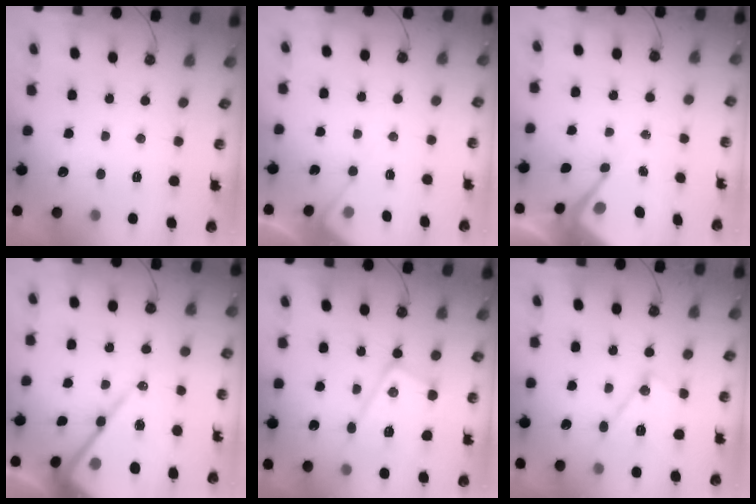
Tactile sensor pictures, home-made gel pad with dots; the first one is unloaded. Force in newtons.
{"total": 5.8, "press": 5.8, "slide": 0.4}
{"total": 5.2, "press": 5.2, "slide": 0.3}
{"total": 18.2, "press": 18.2, "slide": 1.6}
{"total": 15.0, "press": 14.9, "slide": 1.4}
{"total": 13.2, "press": 13.2, "slide": 0.8}